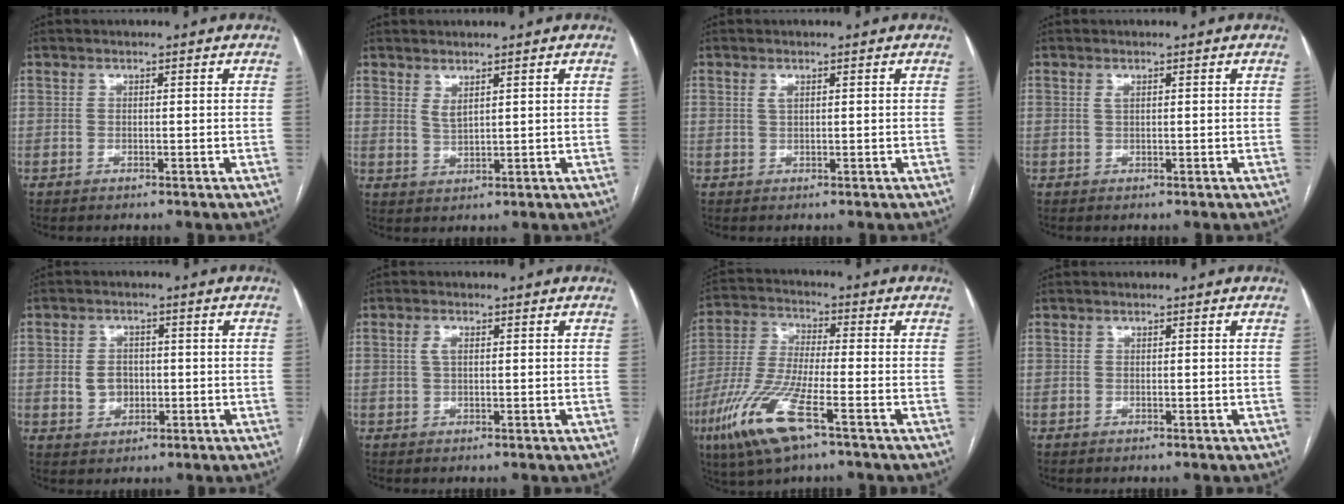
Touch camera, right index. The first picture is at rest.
{"total": 2.1, "force": [1.4, 0.4, 1.5], "torque": [-0.033, -0.008, 0.035]}
{"total": 1.1, "force": [0.6, 0.4, 0.9], "torque": [-0.019, 0.001, 0.012]}
{"total": 0.8, "force": [0.4, 0.2, 0.7], "torque": [-0.016, 0.000, 0.008]}
{"total": 4.2, "force": [-0.1, 3.5, 2.3], "torque": [-0.038, 0.008, 0.006]}
{"total": 2.0, "force": [0.6, 0.9, 1.7], "torque": [-0.036, 0.006, 0.013]}
{"total": 12.7, "force": [-6.6, 2.4, 10.6], "torque": [-0.230, -0.023, -0.123]}
{"total": 0.0}